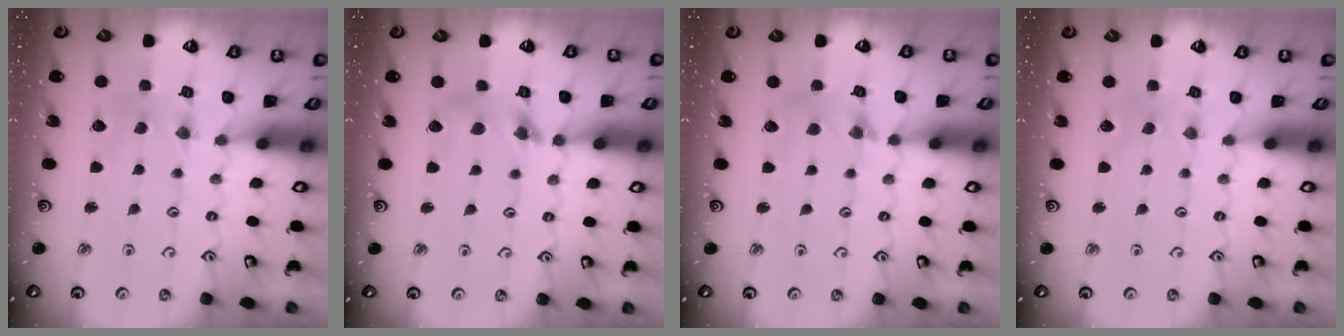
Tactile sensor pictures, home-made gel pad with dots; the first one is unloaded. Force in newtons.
{"total": 9.9, "press": 9.8, "slide": 1.1}
{"total": 6.8, "press": 6.8, "slide": 0.8}
{"total": 0.0}